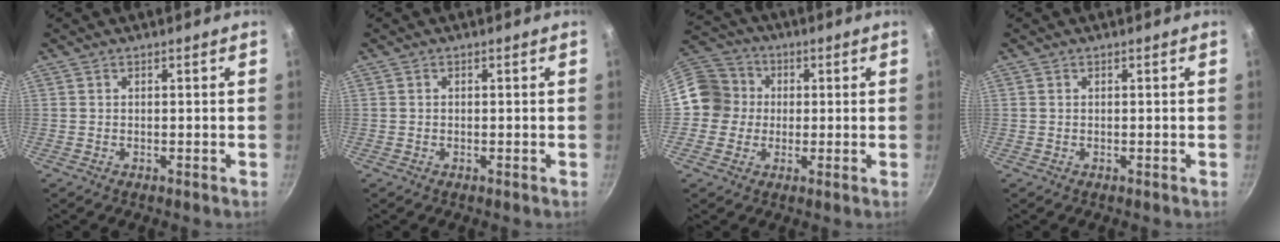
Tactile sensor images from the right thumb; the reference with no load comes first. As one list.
[{"total": 0.0}, {"total": 10.6, "force": [0.3, 10.1, 3.3], "torque": [-0.028, 0.027, -0.016]}, {"total": 0.0}]